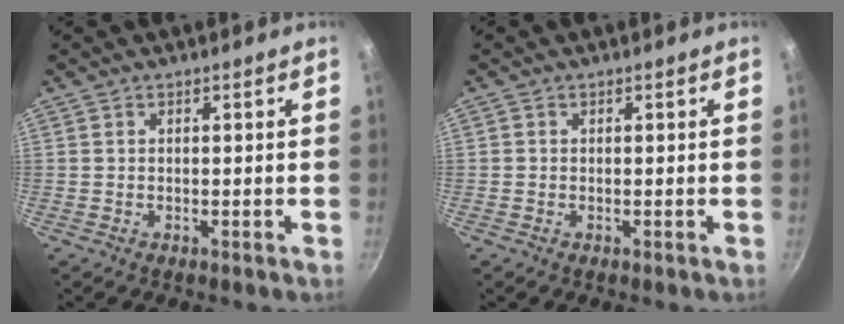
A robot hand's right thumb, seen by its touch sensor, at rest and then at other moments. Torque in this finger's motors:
{"motor_torque": [-0.01, 0.22, 0.48, 0.02, 0.01]}